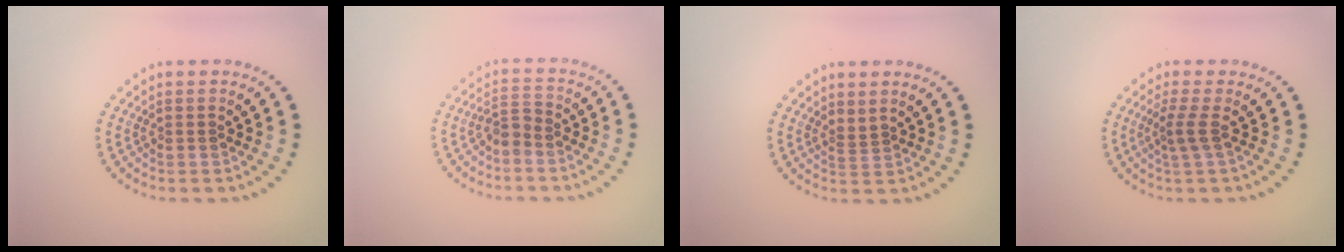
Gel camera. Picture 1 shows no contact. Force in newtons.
{"total": 1.7, "press": 1.4, "slide": 1.0}
{"total": 0.9, "press": 0.3, "slide": 0.9}
{"total": 1.8, "press": 1.2, "slide": 1.4}